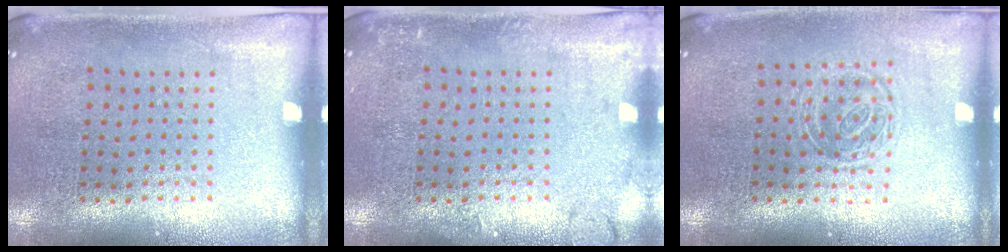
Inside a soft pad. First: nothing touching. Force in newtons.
{"total": 1.7, "press": 1.7, "slide": 0.3}
{"total": 1.4, "press": 1.0, "slide": 0.9}